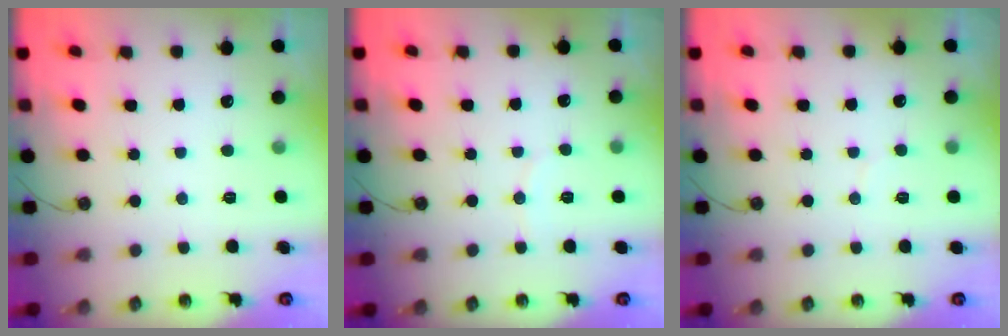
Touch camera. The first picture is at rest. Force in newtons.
{"total": 2.3, "press": 2.3, "slide": 0.3}
{"total": 2.9, "press": 2.9, "slide": 0.2}